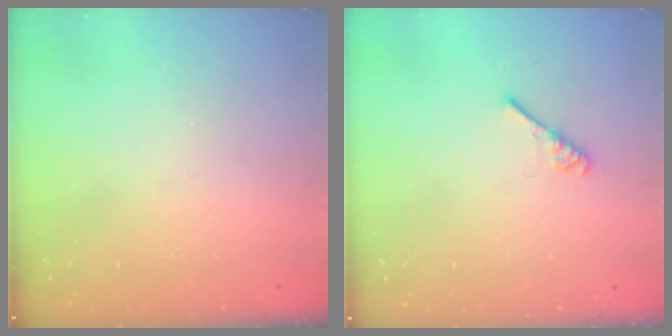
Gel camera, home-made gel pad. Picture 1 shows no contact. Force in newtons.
{"total": 3.8, "press": 3.7, "slide": 0.6}